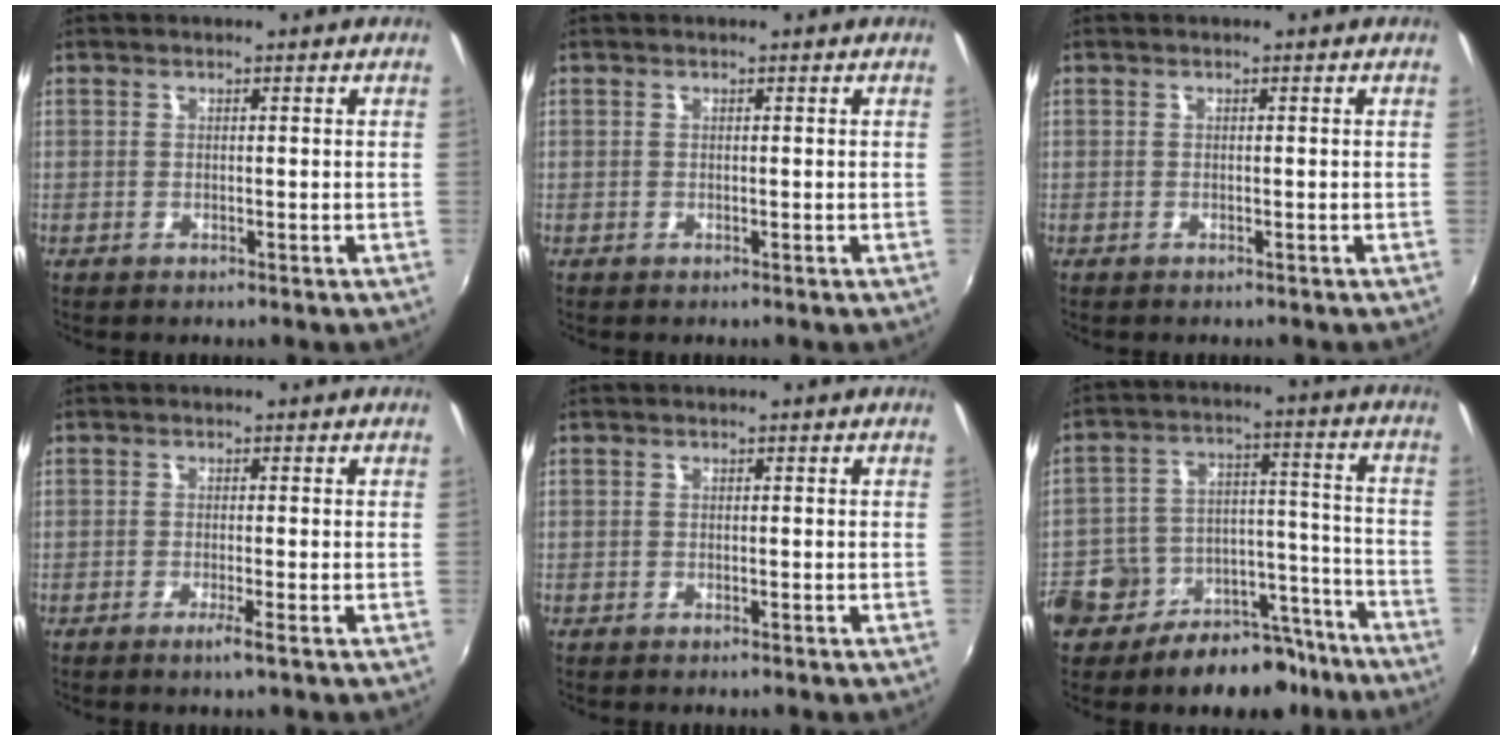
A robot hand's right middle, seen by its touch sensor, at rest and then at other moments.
{"total": 0.0}
{"total": 0.0}
{"total": 1.8, "force": [-0.9, -0.5, 1.4], "torque": [-0.029, -0.004, -0.019]}
{"total": 0.0}
{"total": 17.7, "force": [-11.7, 11.0, 7.4], "torque": [-0.159, 0.039, -0.147]}